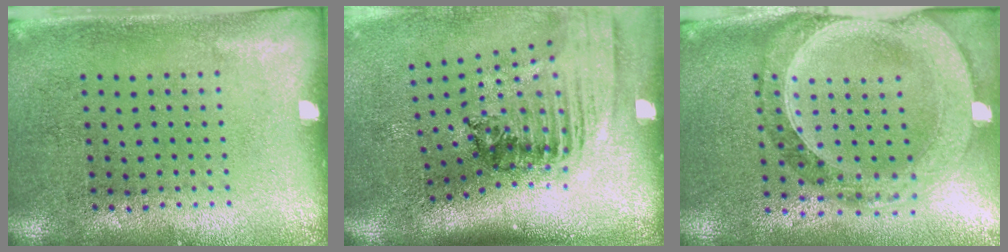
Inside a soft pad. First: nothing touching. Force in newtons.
{"total": 2.2, "press": 1.6, "slide": 1.6}
{"total": 1.5, "press": 1.5, "slide": 0.3}